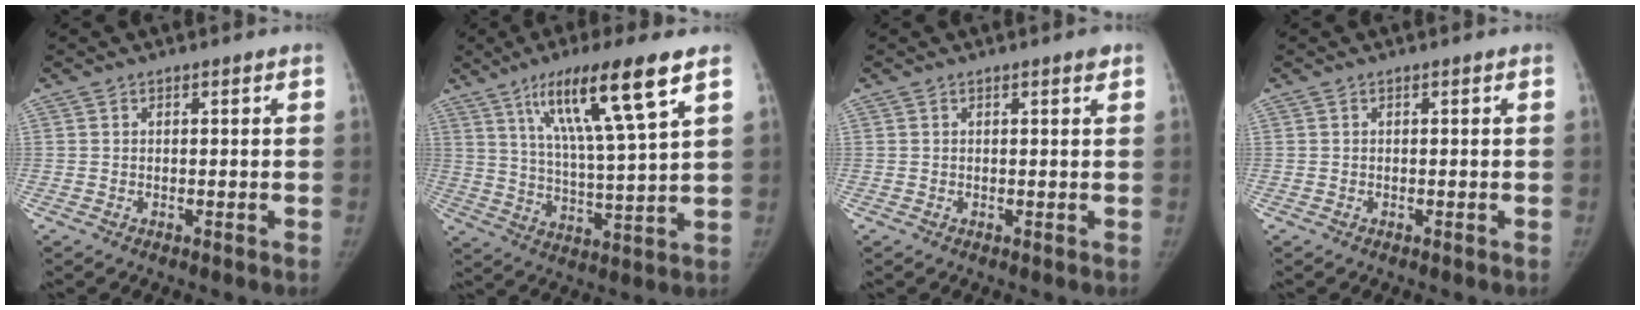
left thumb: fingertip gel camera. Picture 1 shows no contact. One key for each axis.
{"total": 16.4, "fx": 8.8, "fy": 1.5, "fz": 13.7, "tx": -0.235, "ty": -0.035, "tz": 0.157}
{"total": 1.2, "fx": 1.0, "fy": 0.1, "fz": 0.8, "tx": -0.004, "ty": -0.006, "tz": 0.014}
{"total": 0.0}